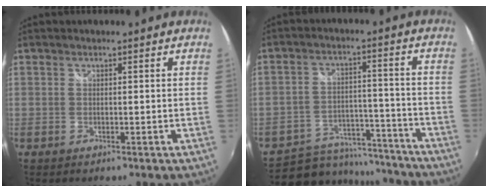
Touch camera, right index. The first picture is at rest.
{"total": 14.9, "force": [-12.3, 7.8, 3.1], "torque": [-0.076, 0.038, -0.158]}